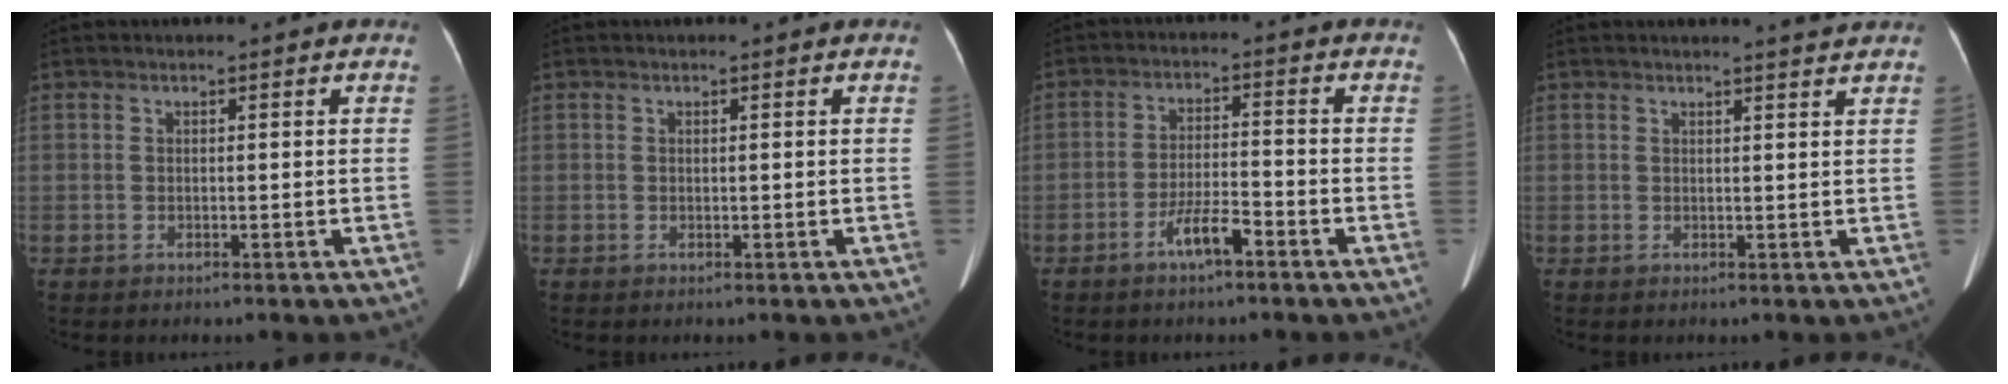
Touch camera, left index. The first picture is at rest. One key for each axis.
{"total": 0.0}
{"total": 5.1, "fx": -3.3, "fy": 0.6, "fz": 3.9, "tx": -0.080, "ty": -0.002, "tz": -0.061}
{"total": 2.4, "fx": 2.3, "fy": -0.6, "fz": 0.7, "tx": -0.012, "ty": -0.006, "tz": 0.024}